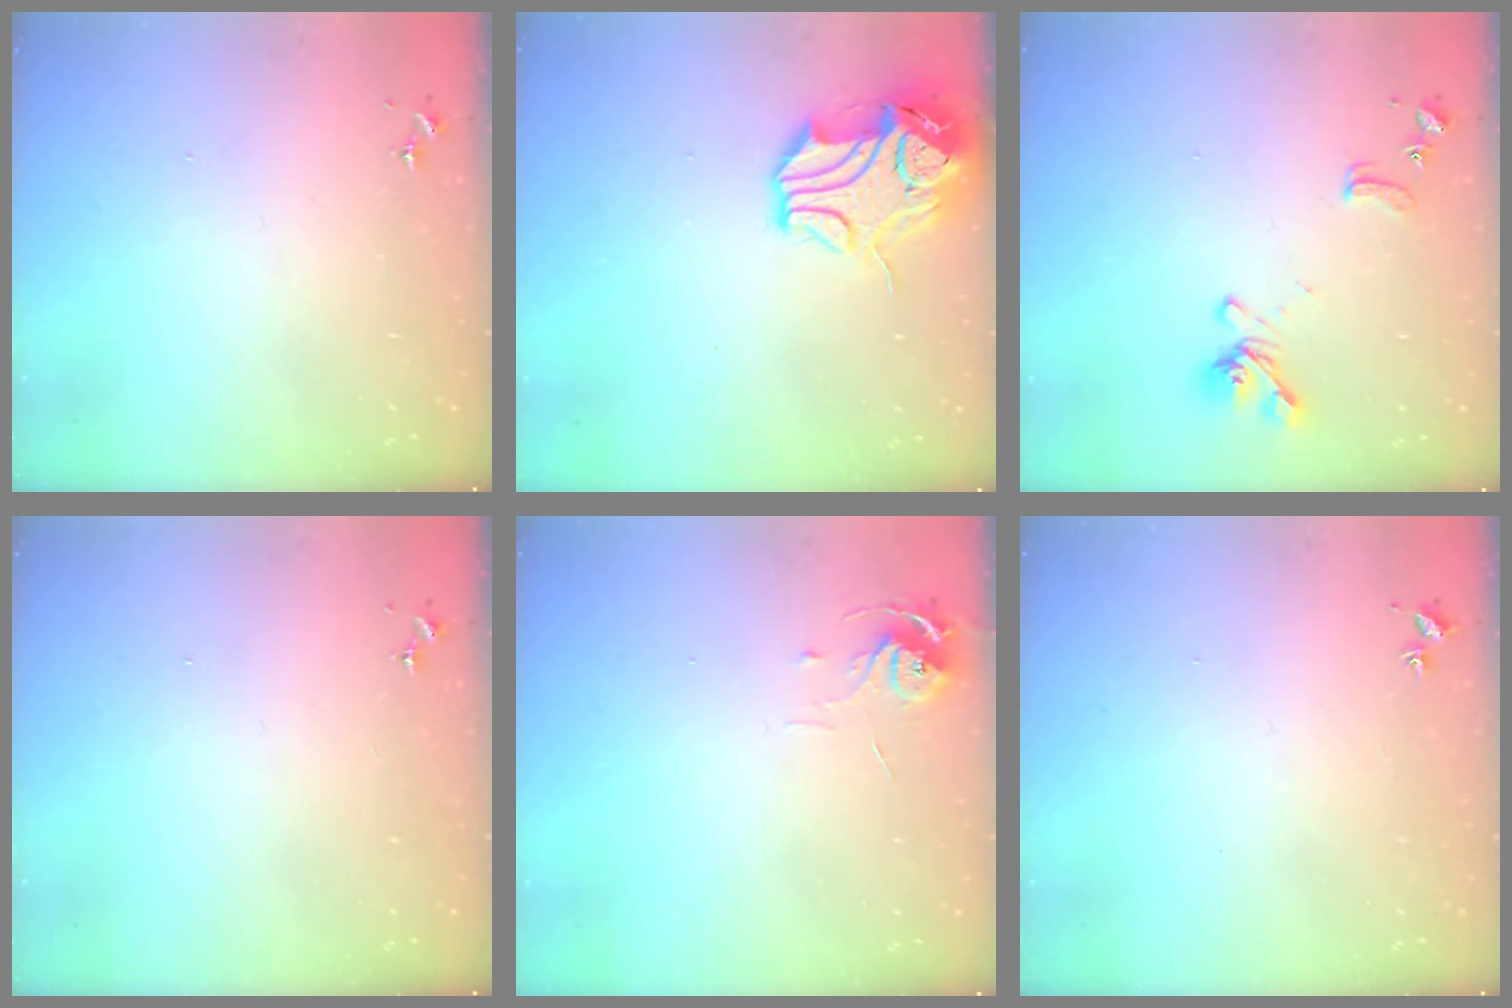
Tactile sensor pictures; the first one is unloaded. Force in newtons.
{"total": 12.5, "press": 12.4, "slide": 1.8}
{"total": 11.8, "press": 11.7, "slide": 1.4}
{"total": 0.0}
{"total": 5.9, "press": 5.9, "slide": 0.5}
{"total": 1.5, "press": 1.5, "slide": 0.2}